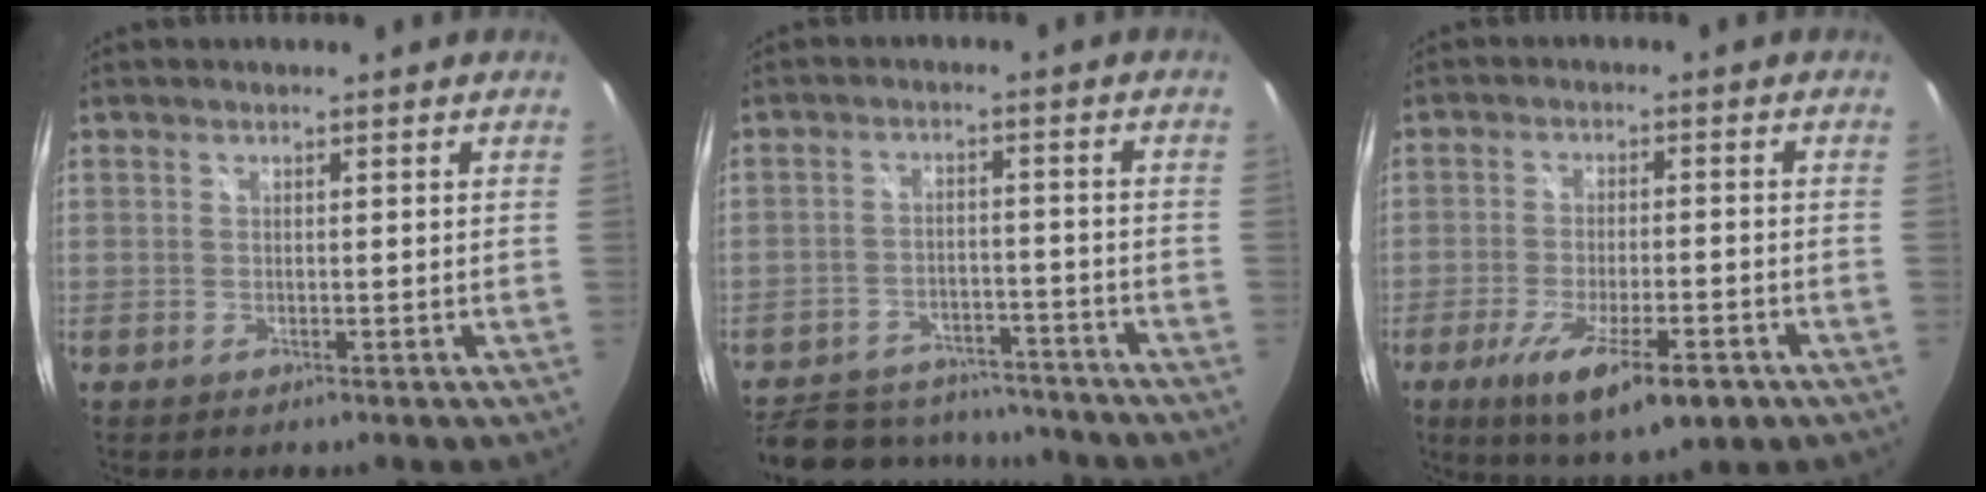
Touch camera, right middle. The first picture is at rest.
{"total": 20.1, "force": [-16.3, 8.8, 7.8], "torque": [-0.183, 0.002, -0.216]}
{"total": 12.8, "force": [-7.2, 3.2, 10.0], "torque": [-0.195, -0.045, -0.114]}